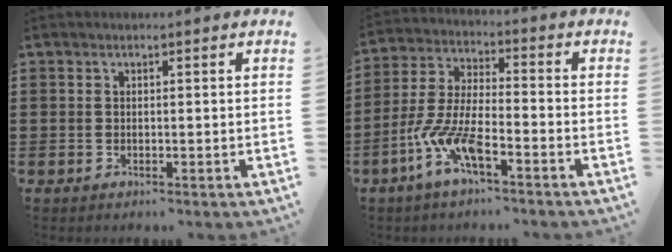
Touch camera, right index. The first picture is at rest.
{"total": 8.7, "force": [-5.4, 1.8, 6.6], "torque": [-0.180, -0.019, -0.112]}